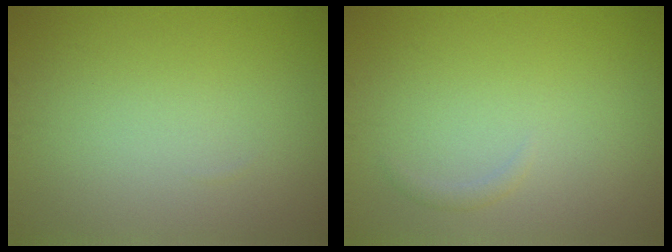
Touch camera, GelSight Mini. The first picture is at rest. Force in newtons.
{"total": 0.7, "press": 0.7, "slide": 0.0}